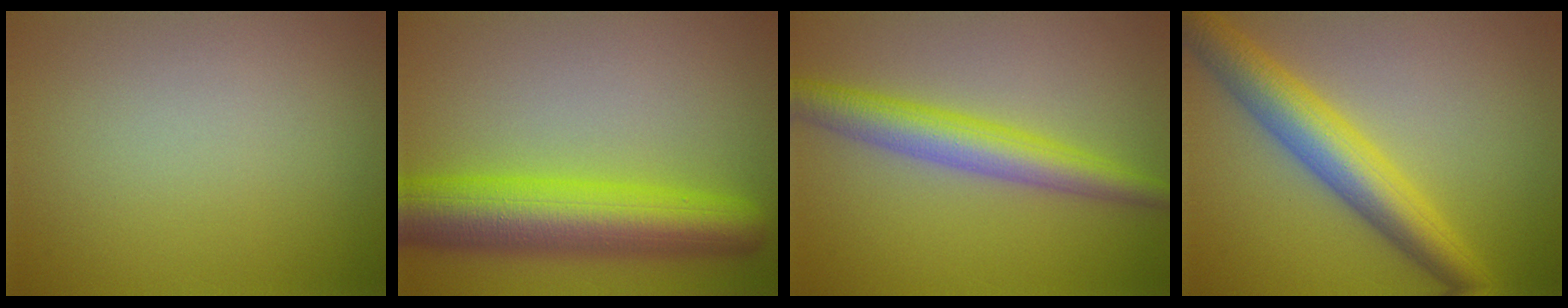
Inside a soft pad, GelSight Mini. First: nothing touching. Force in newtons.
{"total": 9.0, "press": 9.0, "slide": 0.2}
{"total": 4.8, "press": 4.8, "slide": 0.0}
{"total": 6.5, "press": 6.5, "slide": 0.1}